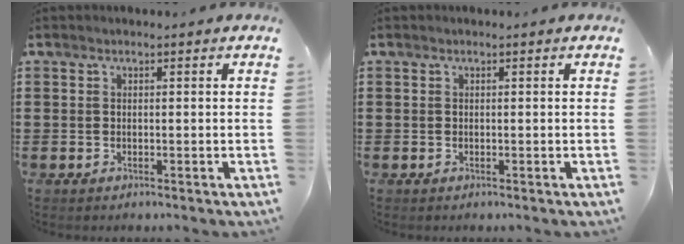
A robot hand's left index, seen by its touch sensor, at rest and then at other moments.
{"total": 0.0}